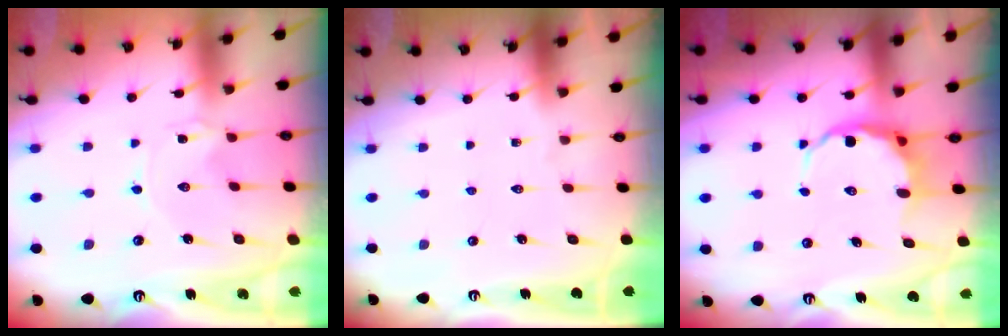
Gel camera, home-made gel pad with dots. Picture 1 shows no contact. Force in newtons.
{"total": 0.0}
{"total": 7.1, "press": 6.9, "slide": 1.6}